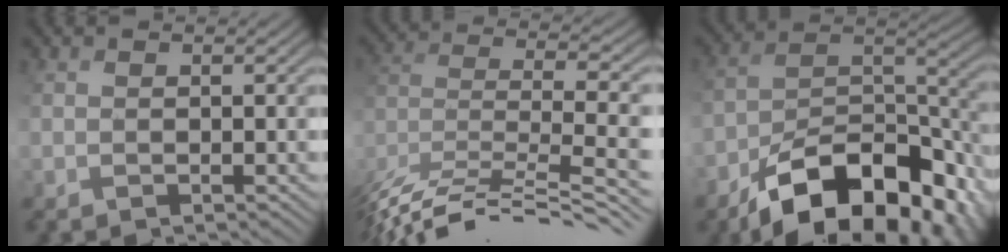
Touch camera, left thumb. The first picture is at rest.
{"total": 11.5, "force": [-8.3, 3.1, 7.3], "torque": [-0.160, 0.030, -0.135]}
{"total": 16.1, "force": [-10.6, 8.1, 8.9], "torque": [-0.184, -0.030, -0.151]}